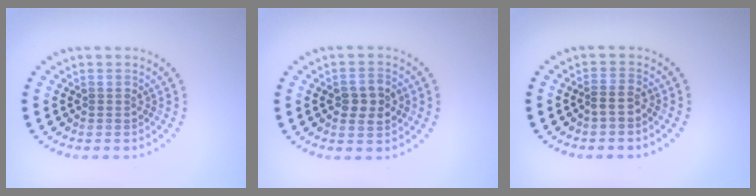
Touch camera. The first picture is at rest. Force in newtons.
{"total": 2.7, "press": 2.7, "slide": 0.0}
{"total": 1.3, "press": 0.9, "slide": 0.9}